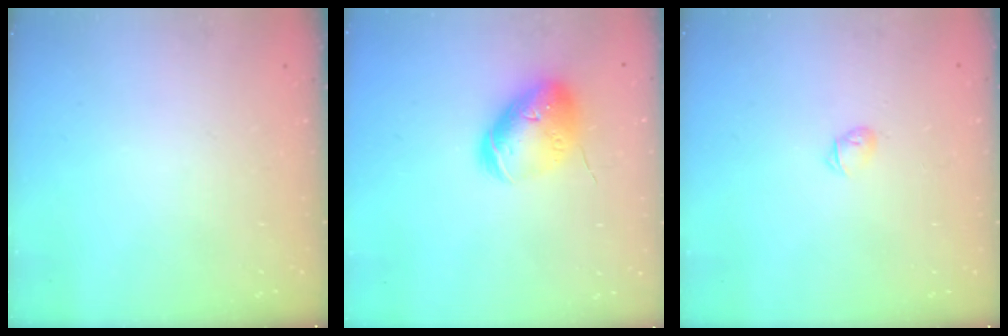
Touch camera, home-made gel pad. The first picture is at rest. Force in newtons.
{"total": 12.6, "press": 12.5, "slide": 1.3}
{"total": 2.8, "press": 2.7, "slide": 0.6}